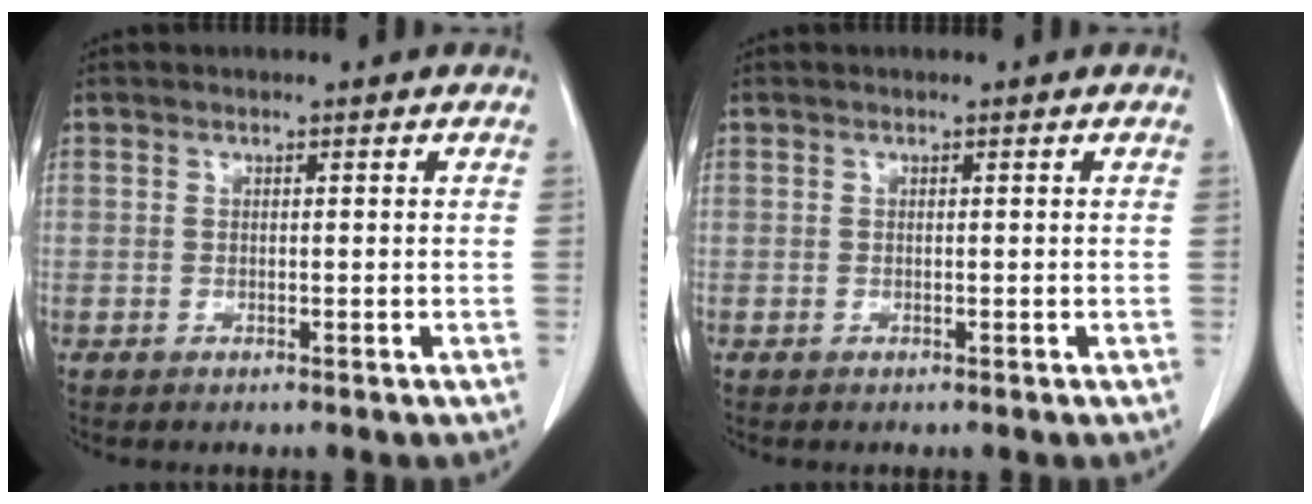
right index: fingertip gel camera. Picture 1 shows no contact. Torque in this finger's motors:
{"motor_torque": [0.00, 0.00, 0.00, 0.00]}